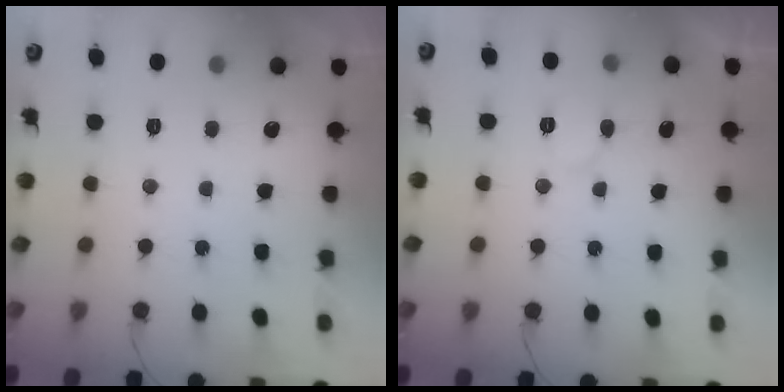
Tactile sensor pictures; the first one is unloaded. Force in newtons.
{"total": 5.2, "press": 5.1, "slide": 0.7}